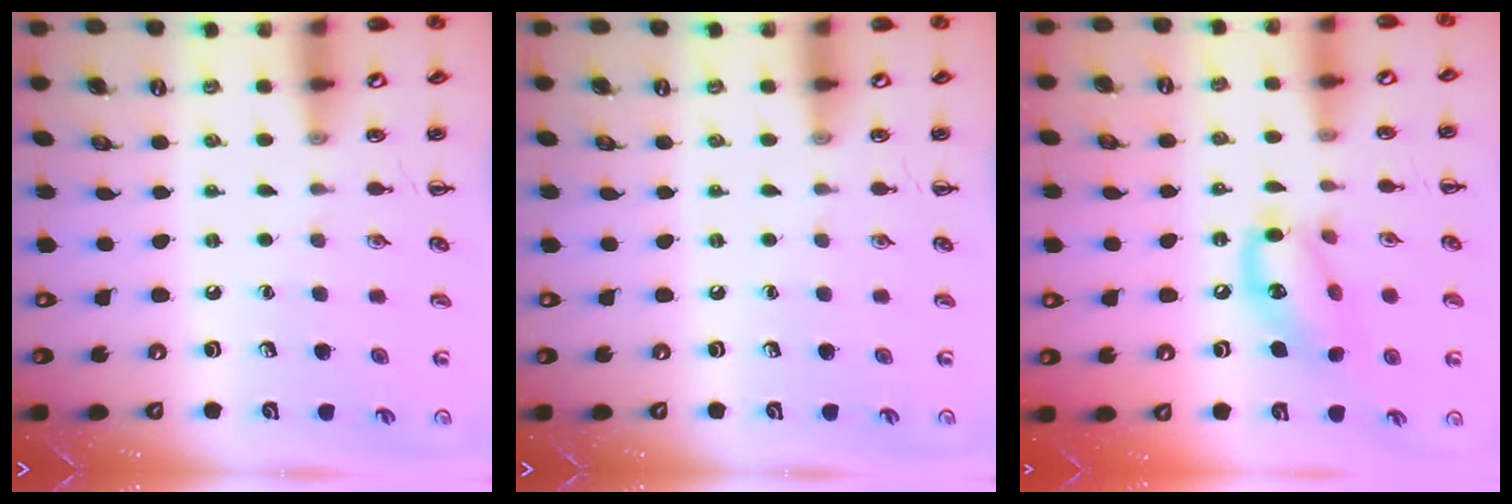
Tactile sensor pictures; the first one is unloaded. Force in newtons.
{"total": 0.0}
{"total": 13.4, "press": 13.2, "slide": 2.1}